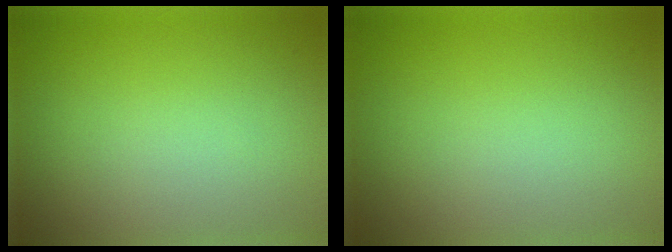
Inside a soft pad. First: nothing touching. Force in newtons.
{"total": 0.0}